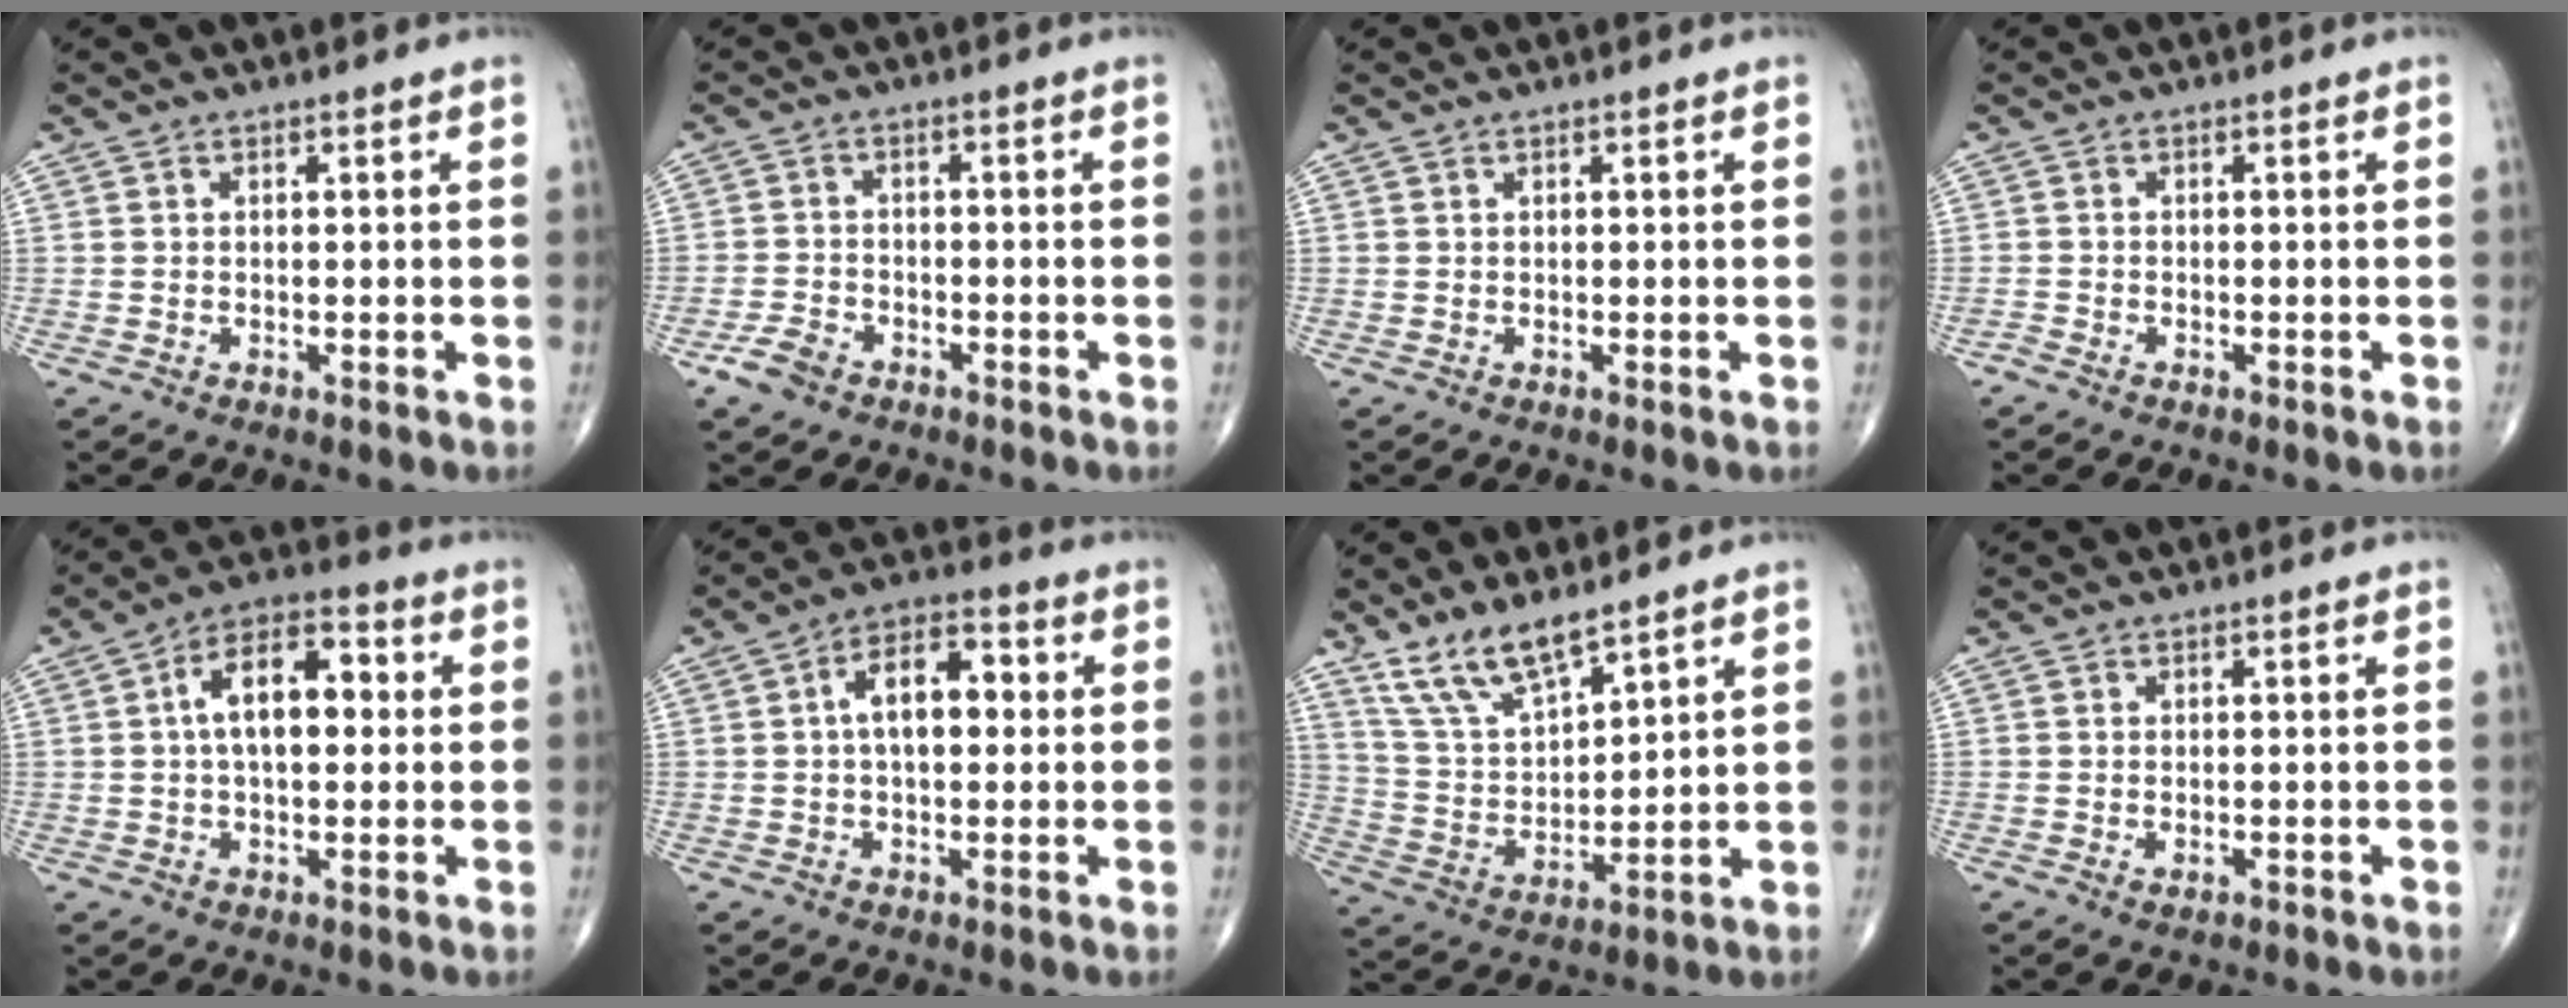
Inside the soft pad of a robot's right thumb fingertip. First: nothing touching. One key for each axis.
{"total": 4.3, "fx": -2.8, "fy": 2.6, "fz": 2.0, "tx": -0.040, "ty": 0.011, "tz": -0.049}
{"total": 0.0}
{"total": 1.0, "fx": -0.8, "fy": 0.4, "fz": 0.3, "tx": -0.012, "ty": 0.000, "tz": -0.020}
{"total": 11.9, "fx": 1.5, "fy": 6.6, "fz": 9.9, "tx": -0.149, "ty": 0.027, "tz": 0.015}
{"total": 9.8, "fx": 1.1, "fy": 5.5, "fz": 8.0, "tx": -0.118, "ty": 0.025, "tz": 0.011}
{"total": 10.8, "fx": 8.2, "fy": 3.4, "fz": 6.2, "tx": -0.114, "ty": -0.043, "tz": 0.176}
{"total": 1.3, "fx": -0.4, "fy": 0.7, "fz": 1.1, "tx": -0.020, "ty": -0.001, "tz": -0.004}